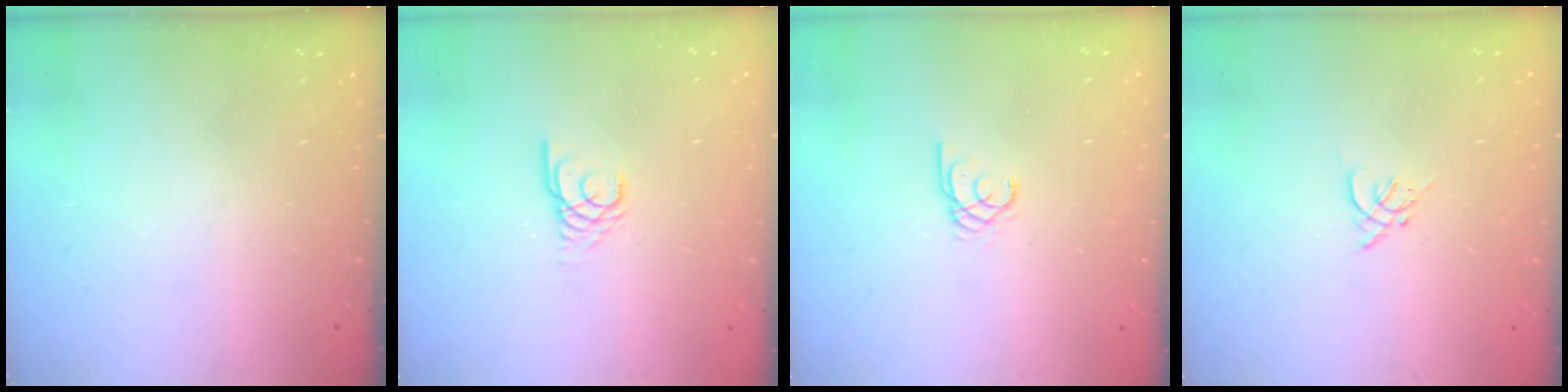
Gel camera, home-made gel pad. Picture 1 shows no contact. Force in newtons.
{"total": 1.3, "press": 1.3, "slide": 0.2}
{"total": 1.9, "press": 1.9, "slide": 0.1}
{"total": 2.7, "press": 2.6, "slide": 0.7}